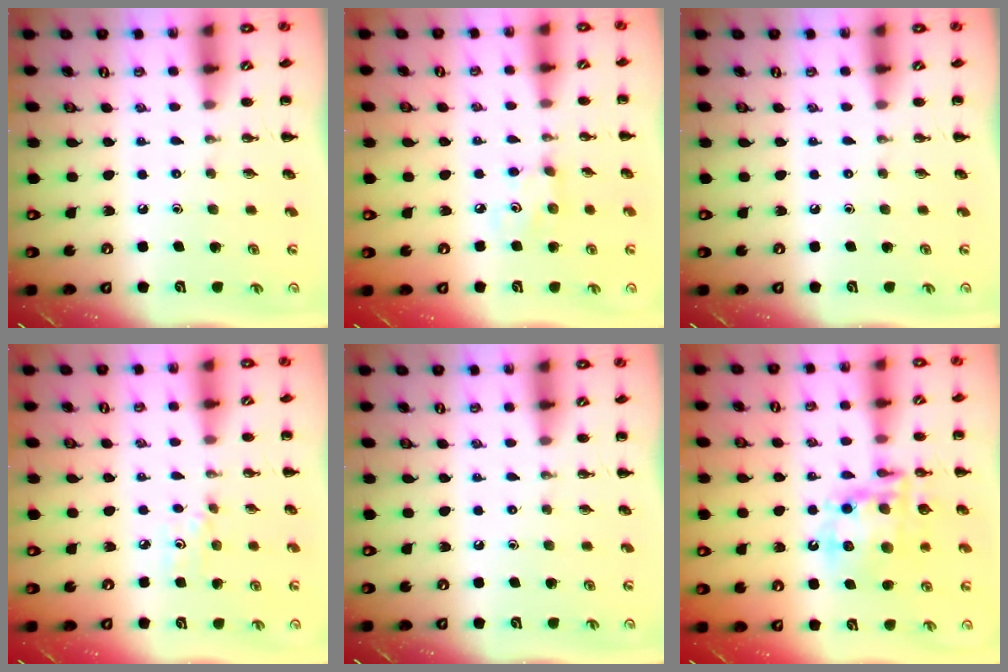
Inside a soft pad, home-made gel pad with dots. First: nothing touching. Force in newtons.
{"total": 3.1, "press": 3.0, "slide": 0.7}
{"total": 0.0}
{"total": 3.0, "press": 2.8, "slide": 1.1}
{"total": 0.0}
{"total": 15.2, "press": 14.7, "slide": 3.8}